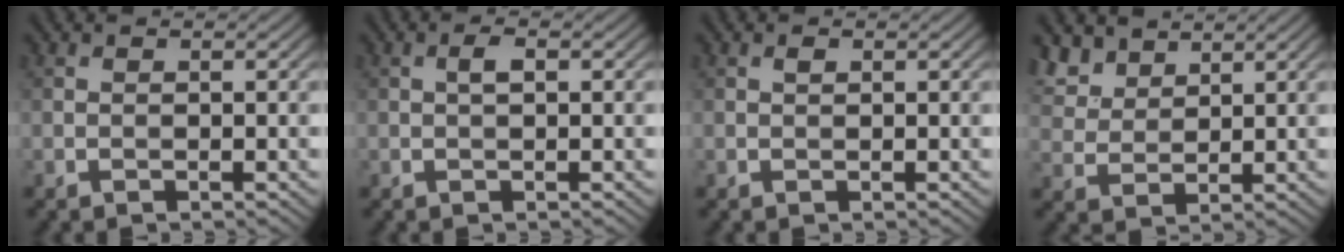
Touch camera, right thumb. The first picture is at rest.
{"total": 1.4, "force": [0.3, 0.5, 1.3], "torque": [-0.026, 0.004, 0.003]}
{"total": 0.6, "force": [0.3, 0.3, 0.4], "torque": [-0.007, 0.000, 0.006]}
{"total": 5.4, "force": [4.0, 2.8, 2.3], "torque": [-0.065, 0.003, 0.087]}